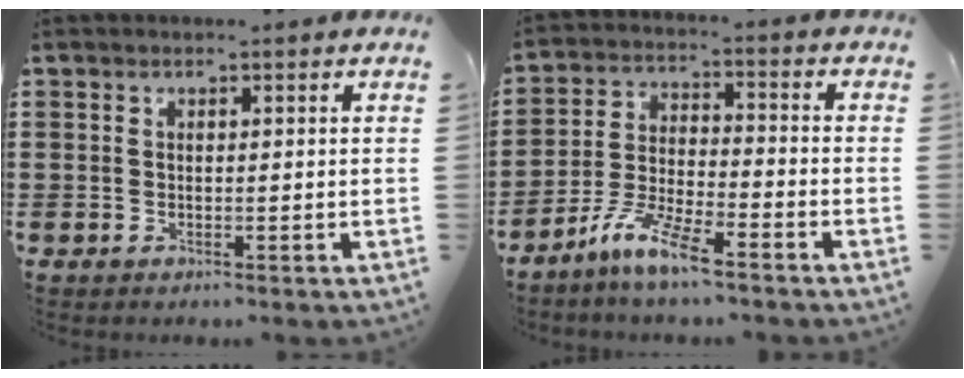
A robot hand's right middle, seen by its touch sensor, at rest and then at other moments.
{"total": 7.5, "force": [-5.9, 0.7, 4.7], "torque": [-0.107, -0.009, -0.113]}